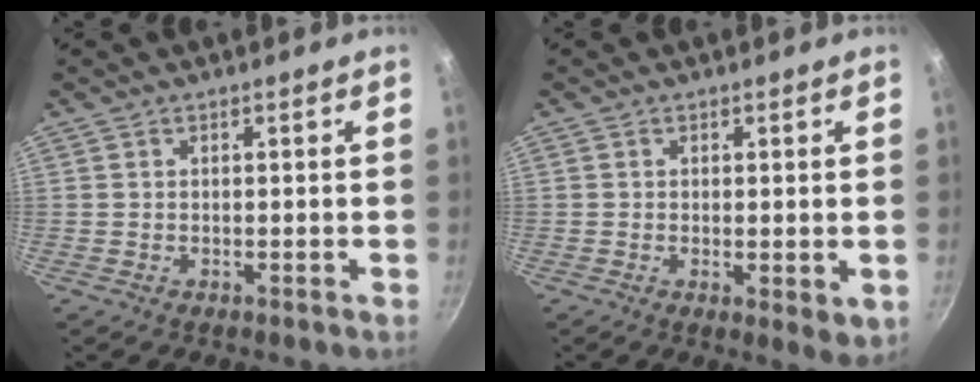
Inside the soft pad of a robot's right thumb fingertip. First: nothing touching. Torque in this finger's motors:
{"motor_torque": [0.15, 0.37, -0.07, 0.07, 0.00]}